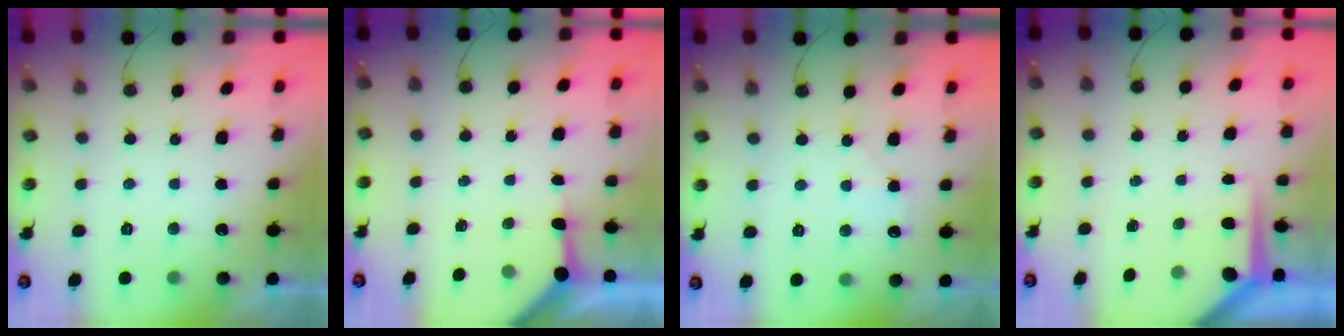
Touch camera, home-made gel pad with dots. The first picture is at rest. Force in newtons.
{"total": 3.8, "press": 3.8, "slide": 0.4}
{"total": 5.6, "press": 5.6, "slide": 0.6}
{"total": 4.9, "press": 4.8, "slide": 0.5}